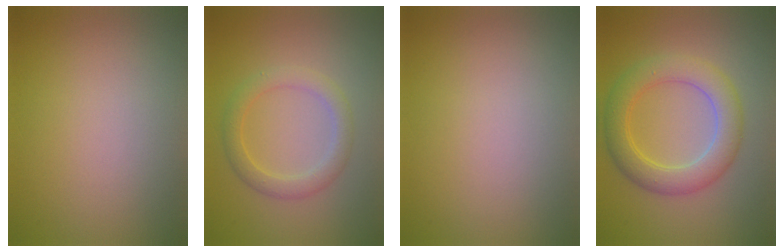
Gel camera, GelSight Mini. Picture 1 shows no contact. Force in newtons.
{"total": 2.7, "press": 2.7, "slide": 0.1}
{"total": 0.0}
{"total": 5.2, "press": 5.2, "slide": 0.2}